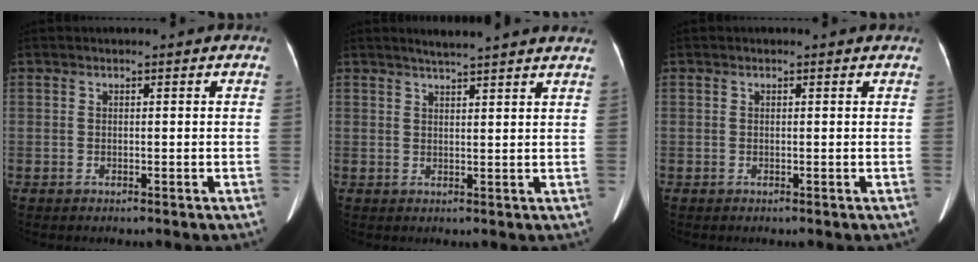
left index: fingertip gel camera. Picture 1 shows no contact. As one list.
[{"total": 9.0, "force": [8.1, -0.1, 4.0], "torque": [-0.057, 0.021, 0.092]}, {"total": 0.0}]